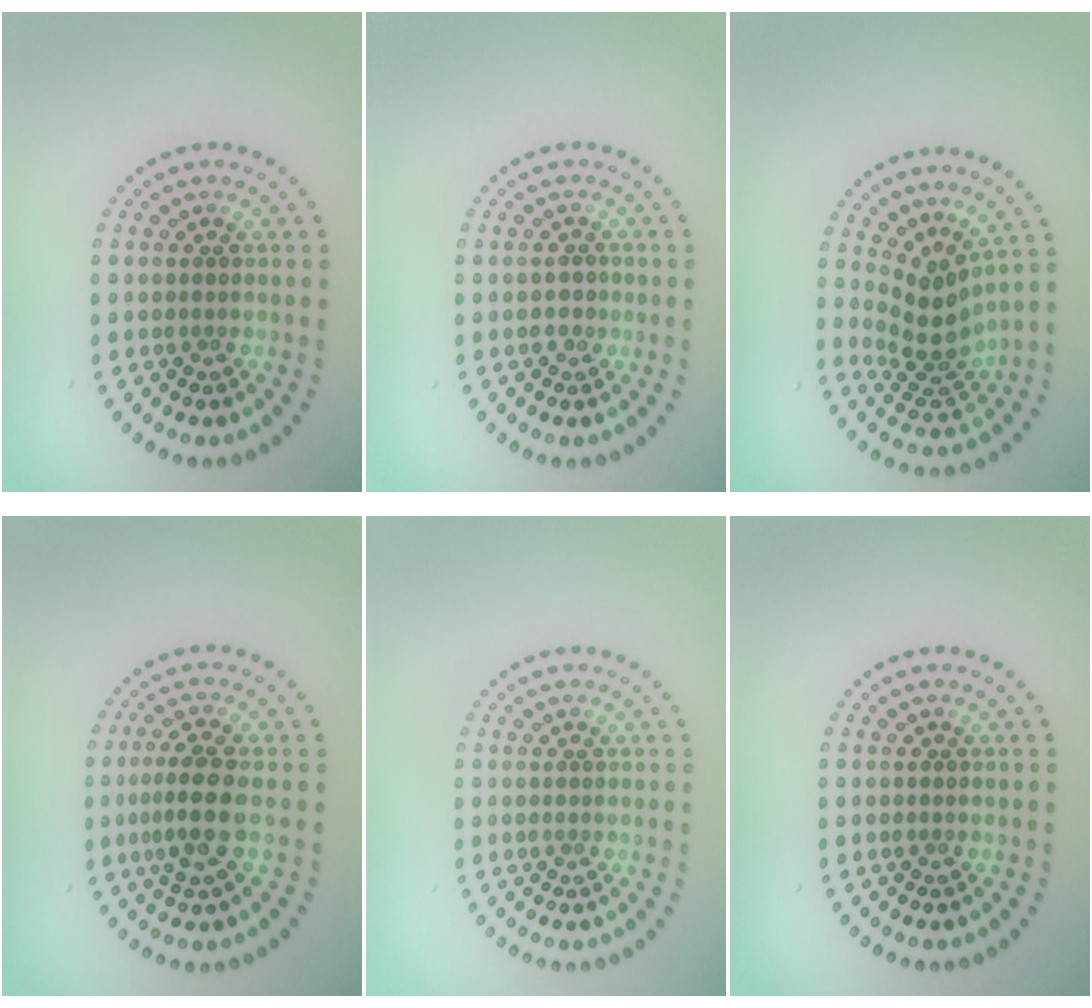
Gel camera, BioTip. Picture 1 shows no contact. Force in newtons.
{"total": 1.0, "press": 0.9, "slide": 0.3}
{"total": 3.7, "press": 2.7, "slide": 2.6}
{"total": 3.4, "press": 3.1, "slide": 1.4}
{"total": 0.0}
{"total": 0.0}